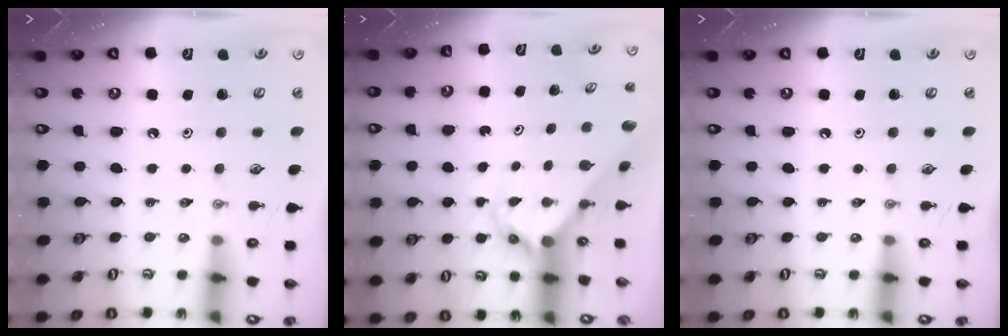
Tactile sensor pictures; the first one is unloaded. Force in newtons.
{"total": 3.4, "press": 3.4, "slide": 0.2}
{"total": 0.0}